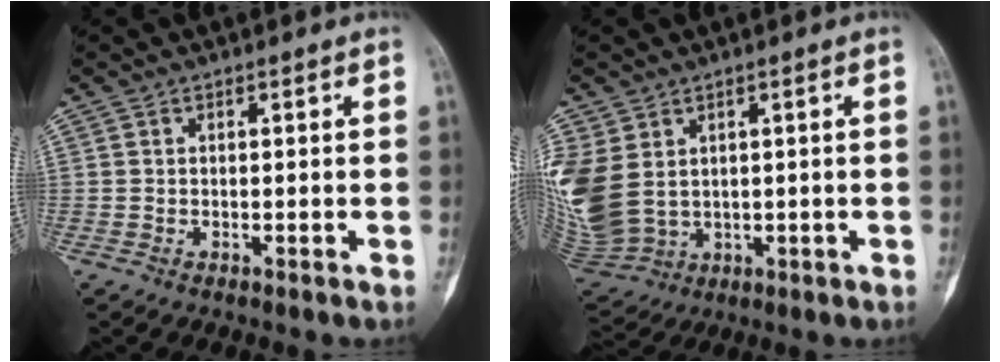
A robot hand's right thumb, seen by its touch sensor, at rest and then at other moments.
{"total": 14.2, "force": [2.8, 11.1, 8.4], "torque": [-0.219, -0.003, 0.084]}